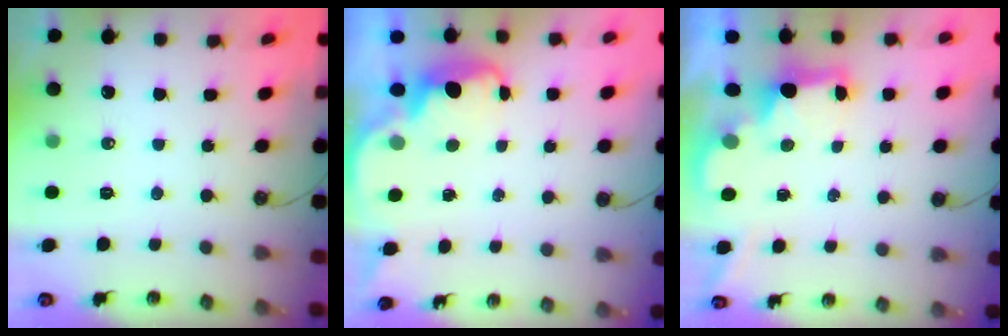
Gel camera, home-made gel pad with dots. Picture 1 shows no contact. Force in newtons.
{"total": 3.0, "press": 2.9, "slide": 0.7}
{"total": 2.1, "press": 2.0, "slide": 0.7}